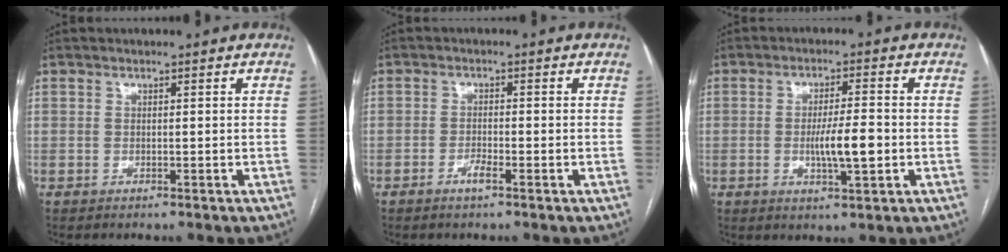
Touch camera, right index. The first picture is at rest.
{"total": 1.8, "force": [-1.2, 0.1, 1.3], "torque": [-0.026, 0.001, -0.028]}
{"total": 6.5, "force": [-1.2, 0.9, 6.3], "torque": [-0.113, -0.007, -0.019]}